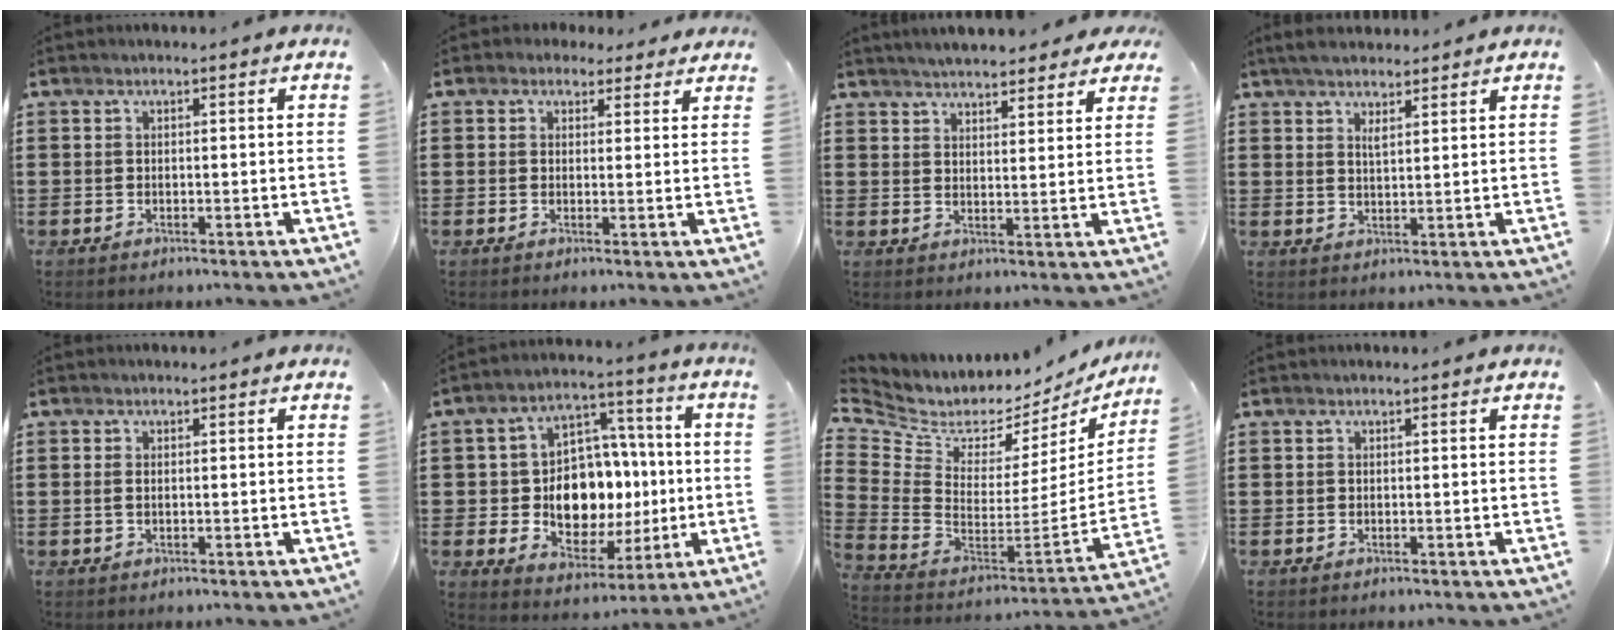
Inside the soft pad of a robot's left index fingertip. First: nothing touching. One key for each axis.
{"total": 2.5, "fx": 2.0, "fy": 1.4, "fz": 0.5, "tx": -0.010, "ty": -0.001, "tz": 0.035}
{"total": 4.3, "fx": 4.1, "fy": 0.4, "fz": 0.9, "tx": -0.032, "ty": -0.012, "tz": 0.075}
{"total": 3.4, "fx": 2.8, "fy": 0.7, "fz": 1.7, "tx": -0.038, "ty": 0.002, "tz": 0.051}
{"total": 1.2, "fx": -0.1, "fy": 0.6, "fz": 1.0, "tx": -0.021, "ty": 0.003, "tz": -0.002}
{"total": 11.9, "fx": 0.1, "fy": 9.5, "fz": 7.1, "tx": -0.128, "ty": -0.001, "tz": 0.006}
{"total": 4.1, "fx": 3.2, "fy": 2.4, "fz": 0.9, "tx": -0.053, "ty": -0.048, "tz": 0.051}
{"total": 0.0}